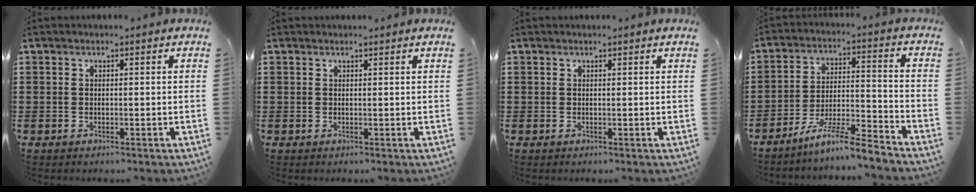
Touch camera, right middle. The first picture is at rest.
{"total": 0.0}
{"total": 0.0}
{"total": 8.3, "force": [-7.4, -0.2, 3.6], "torque": [-0.071, -0.003, -0.145]}